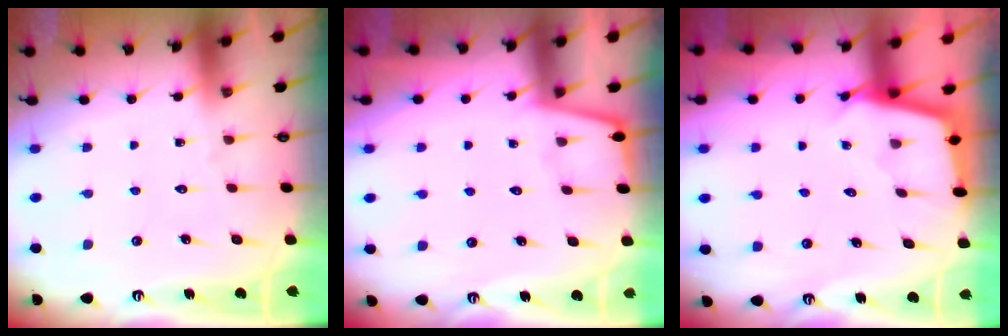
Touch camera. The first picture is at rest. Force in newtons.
{"total": 2.3, "press": 2.3, "slide": 0.3}
{"total": 2.3, "press": 2.3, "slide": 0.2}